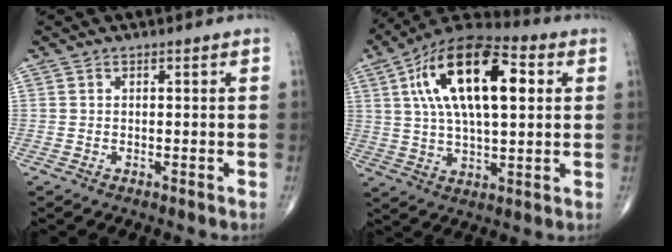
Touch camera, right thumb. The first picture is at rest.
{"total": 21.1, "force": [5.5, 9.4, 18.0], "torque": [-0.304, 0.015, 0.081]}